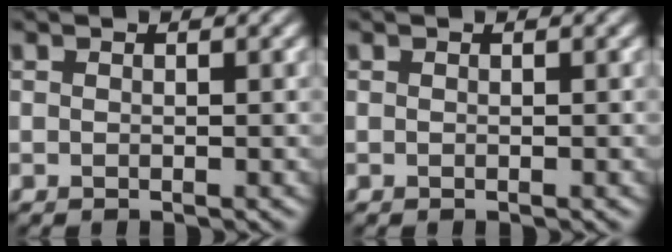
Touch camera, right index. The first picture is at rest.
{"total": 0.0}